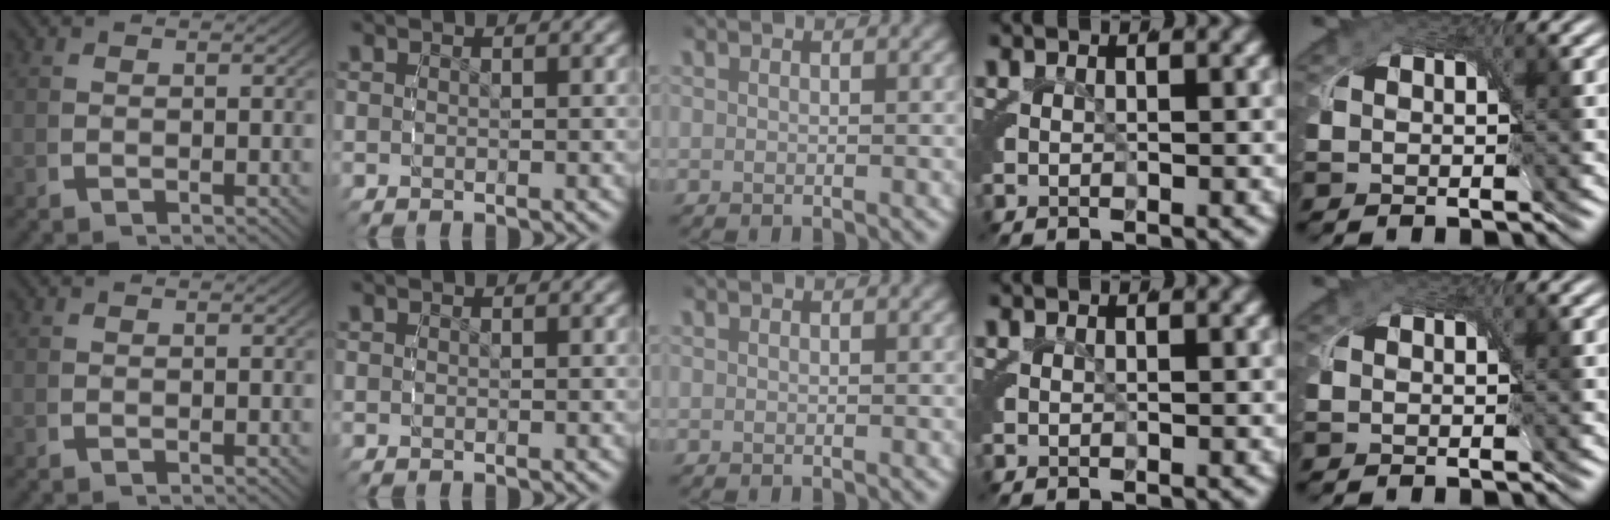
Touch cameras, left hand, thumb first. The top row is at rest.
{}